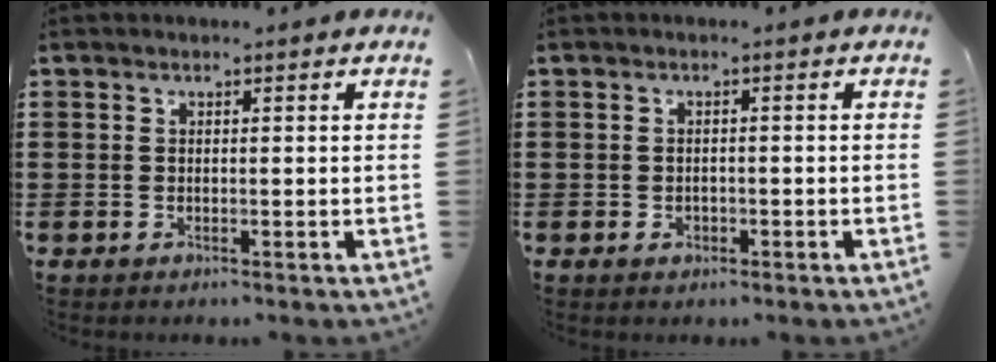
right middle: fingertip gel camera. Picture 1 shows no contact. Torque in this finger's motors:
{"motor_torque": [1.92, 0.22, 0.13, 0.03]}